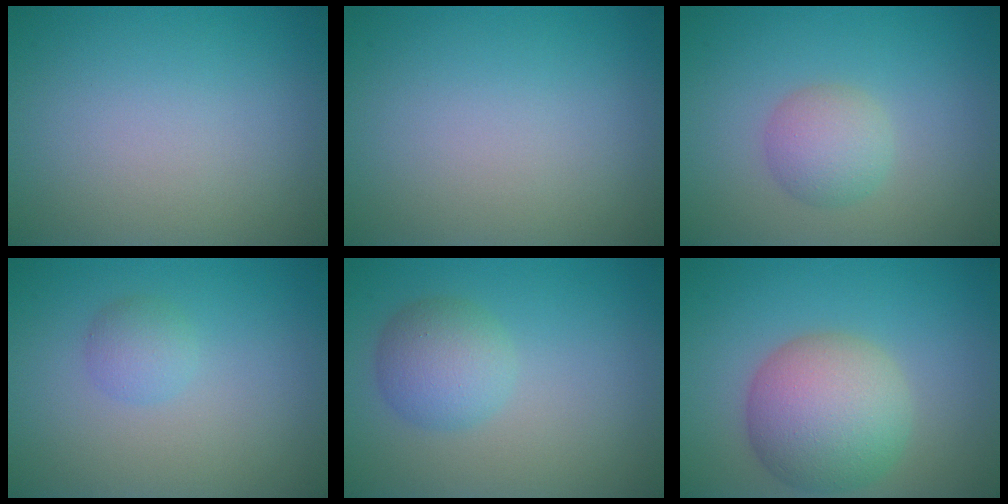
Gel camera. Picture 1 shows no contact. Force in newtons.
{"total": 0.0}
{"total": 2.7, "press": 2.7, "slide": 0.1}
{"total": 1.6, "press": 1.6, "slide": 0.0}
{"total": 3.5, "press": 3.4, "slide": 0.2}
{"total": 7.4, "press": 7.4, "slide": 0.1}